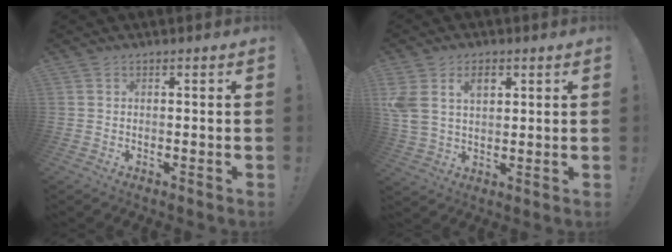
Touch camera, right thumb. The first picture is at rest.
{"total": 8.5, "force": [3.7, 5.8, 4.9], "torque": [-0.097, -0.010, 0.069]}